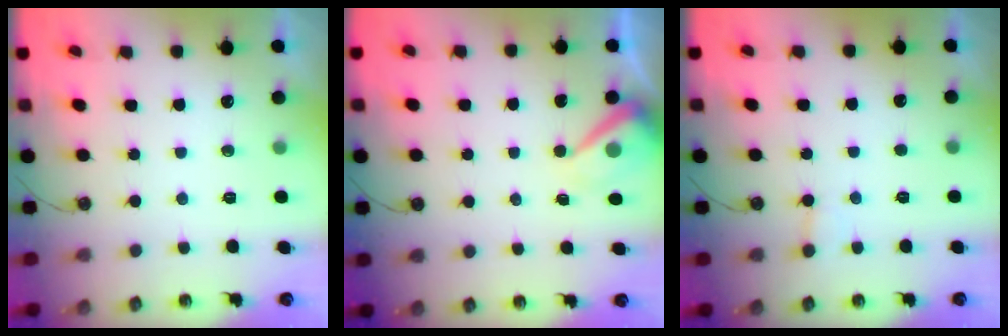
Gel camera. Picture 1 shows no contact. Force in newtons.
{"total": 7.7, "press": 7.7, "slide": 0.8}
{"total": 3.9, "press": 3.9, "slide": 0.6}